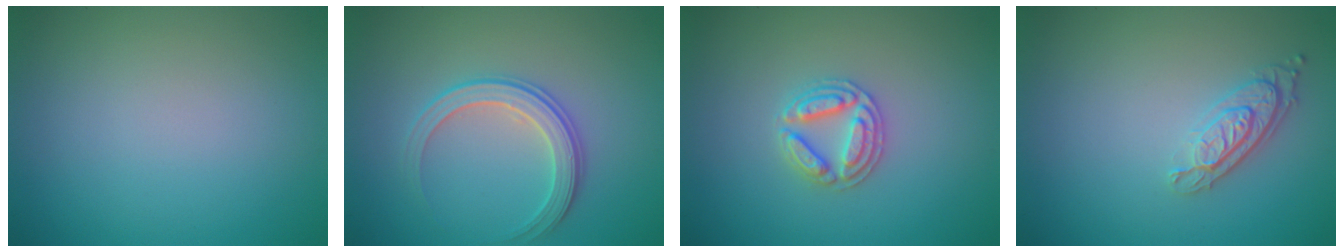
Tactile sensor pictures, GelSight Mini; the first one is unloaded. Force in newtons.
{"total": 2.9, "press": 2.8, "slide": 0.6}
{"total": 2.8, "press": 2.7, "slide": 0.5}
{"total": 3.0, "press": 2.3, "slide": 1.9}